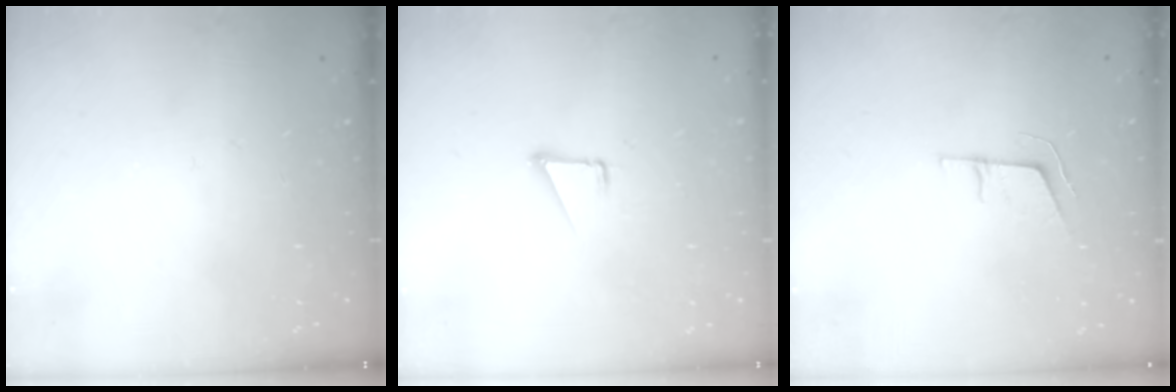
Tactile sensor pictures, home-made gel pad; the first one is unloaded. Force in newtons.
{"total": 1.6, "press": 1.5, "slide": 0.1}
{"total": 6.1, "press": 5.5, "slide": 2.7}